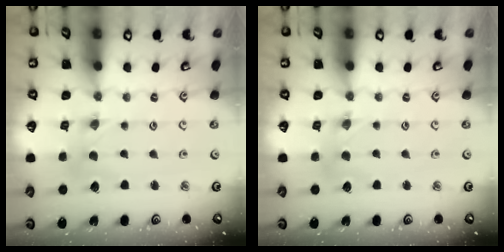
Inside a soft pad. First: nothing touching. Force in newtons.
{"total": 2.7, "press": 2.7, "slide": 0.2}